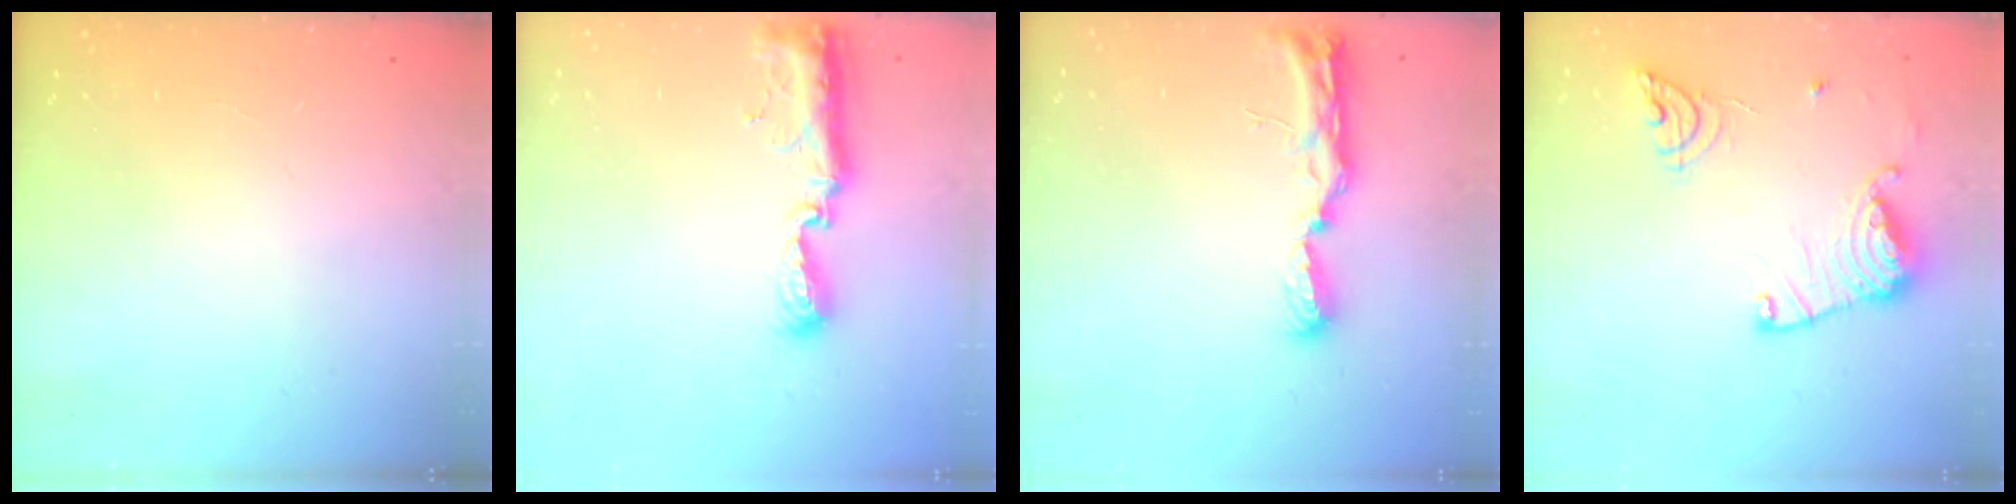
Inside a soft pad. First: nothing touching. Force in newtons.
{"total": 11.2, "press": 10.1, "slide": 4.8}
{"total": 11.3, "press": 10.0, "slide": 5.1}
{"total": 15.6, "press": 15.5, "slide": 1.5}